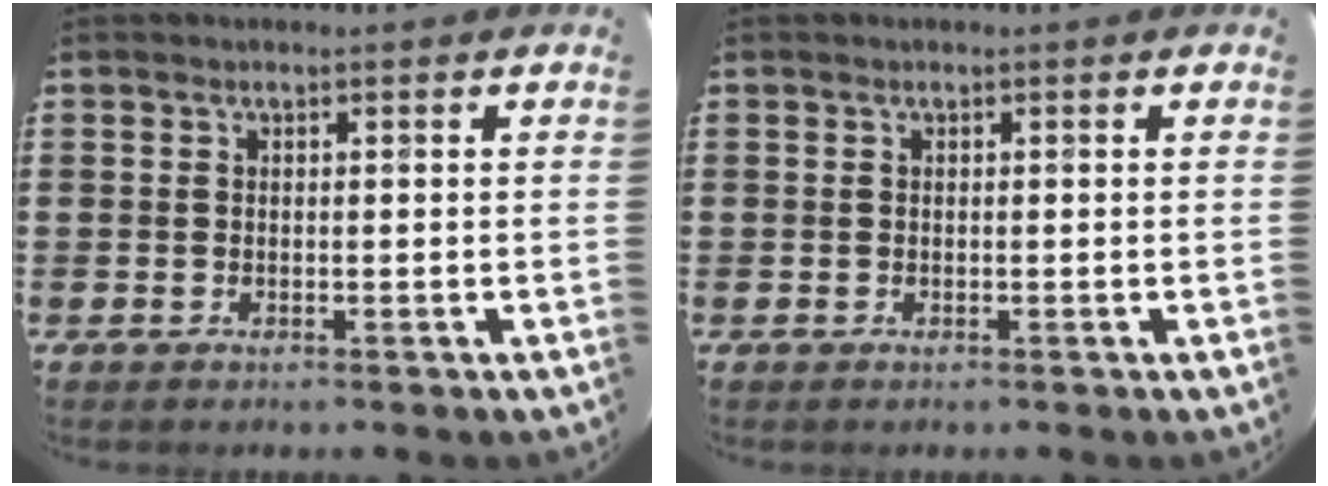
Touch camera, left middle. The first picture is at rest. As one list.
[{"total": 0.0}]